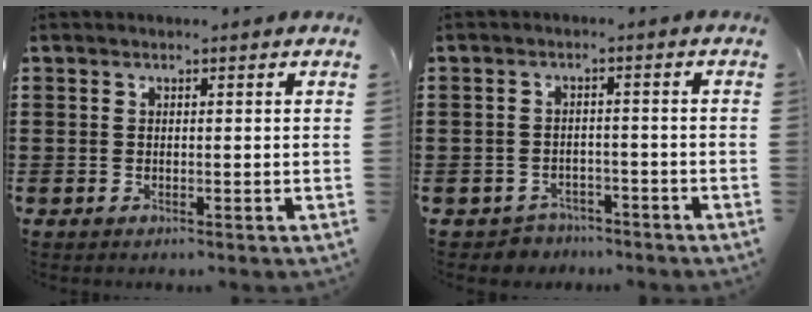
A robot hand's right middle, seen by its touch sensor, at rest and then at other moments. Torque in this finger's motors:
{"motor_torque": [-0.06, 0.06, 0.06, -0.02]}